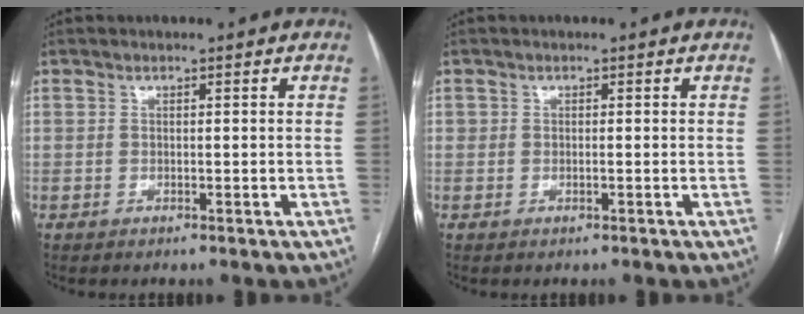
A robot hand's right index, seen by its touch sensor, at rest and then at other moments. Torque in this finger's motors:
{"motor_torque": [0.06, 0.05, -0.01, 0.01]}